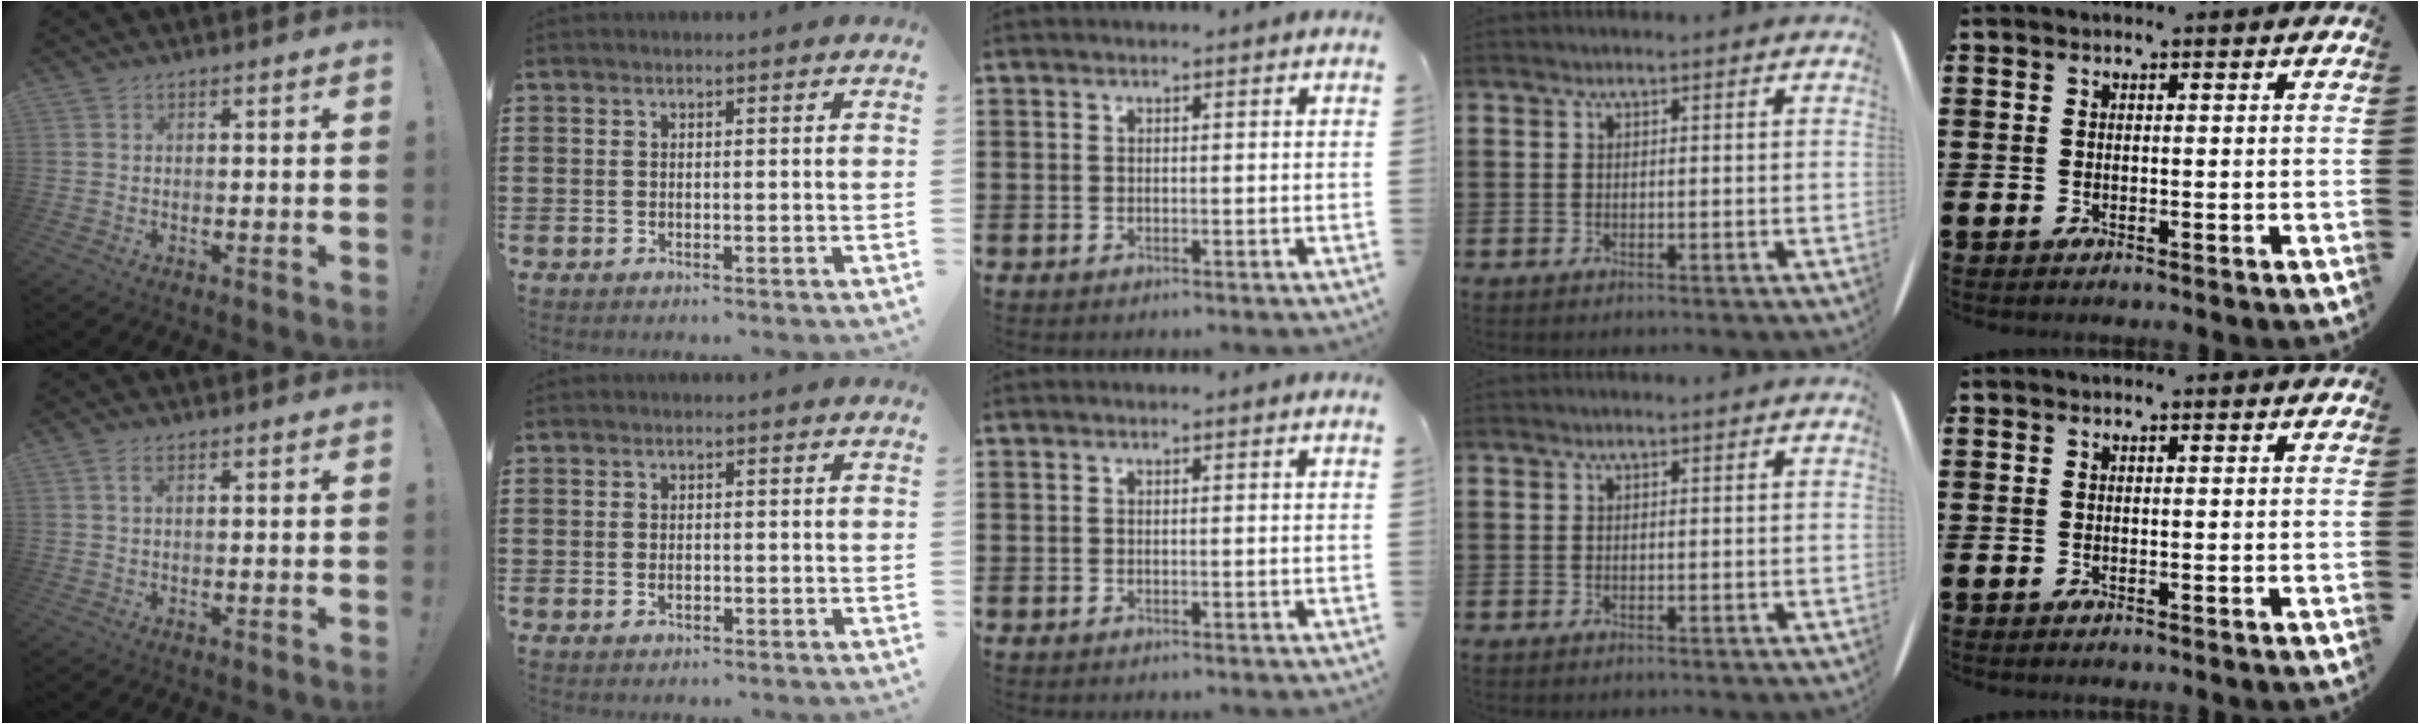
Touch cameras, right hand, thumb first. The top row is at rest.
{"thumb": {"total": 2.0, "force": [0.7, 0.7, 1.7], "torque": [-0.030, 0.003, 0.011]}, "index": {"total": 1.0, "force": [-0.2, 0.6, 0.8], "torque": [-0.016, 0.001, -0.005]}}